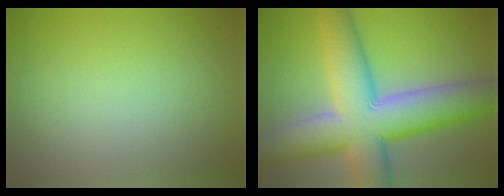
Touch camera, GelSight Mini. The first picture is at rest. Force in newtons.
{"total": 12.3, "press": 12.3, "slide": 0.7}